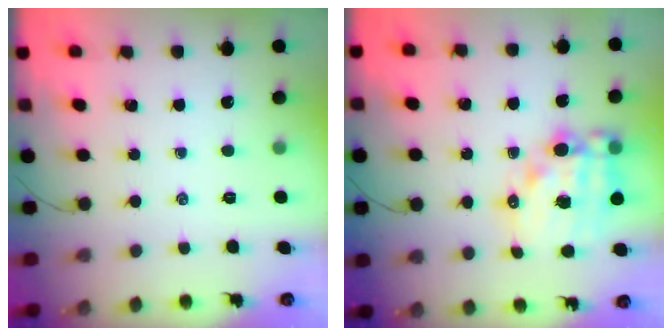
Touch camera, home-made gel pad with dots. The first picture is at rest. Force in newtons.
{"total": 14.8, "press": 14.4, "slide": 3.4}